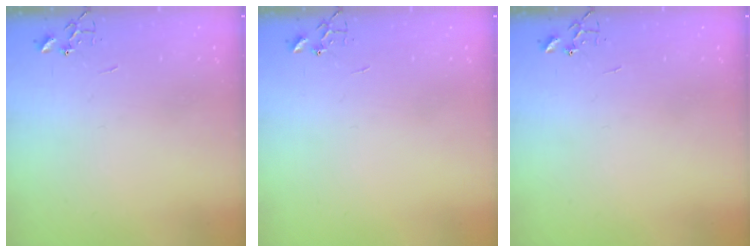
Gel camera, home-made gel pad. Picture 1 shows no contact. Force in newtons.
{"total": 0.0}
{"total": 0.0}